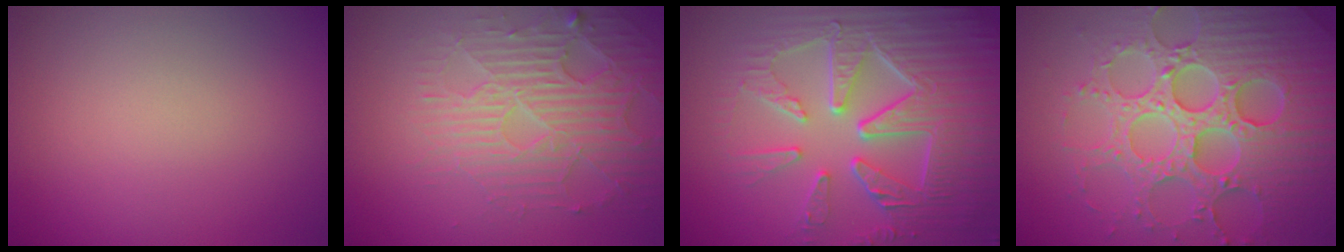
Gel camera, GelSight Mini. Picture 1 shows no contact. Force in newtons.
{"total": 4.6, "press": 4.0, "slide": 2.4}
{"total": 9.1, "press": 6.5, "slide": 6.3}
{"total": 8.0, "press": 7.8, "slide": 1.7}